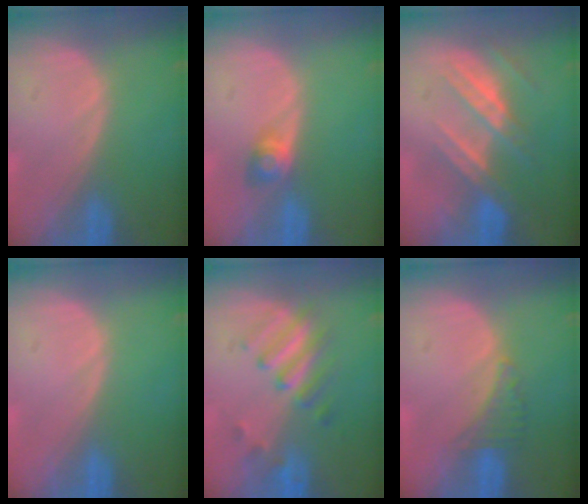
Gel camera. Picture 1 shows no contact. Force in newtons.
{"total": 2.8, "press": 2.5, "slide": 1.1}
{"total": 7.2, "press": 6.6, "slide": 2.7}
{"total": 0.0}
{"total": 5.4, "press": 5.3, "slide": 1.0}
{"total": 2.7, "press": 2.6, "slide": 0.7}